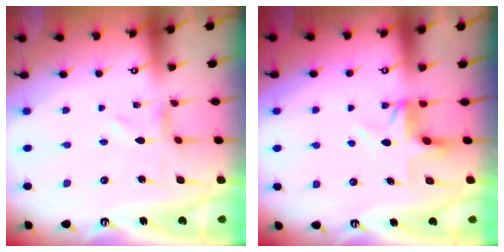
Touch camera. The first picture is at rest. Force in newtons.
{"total": 4.2, "press": 4.2, "slide": 0.3}